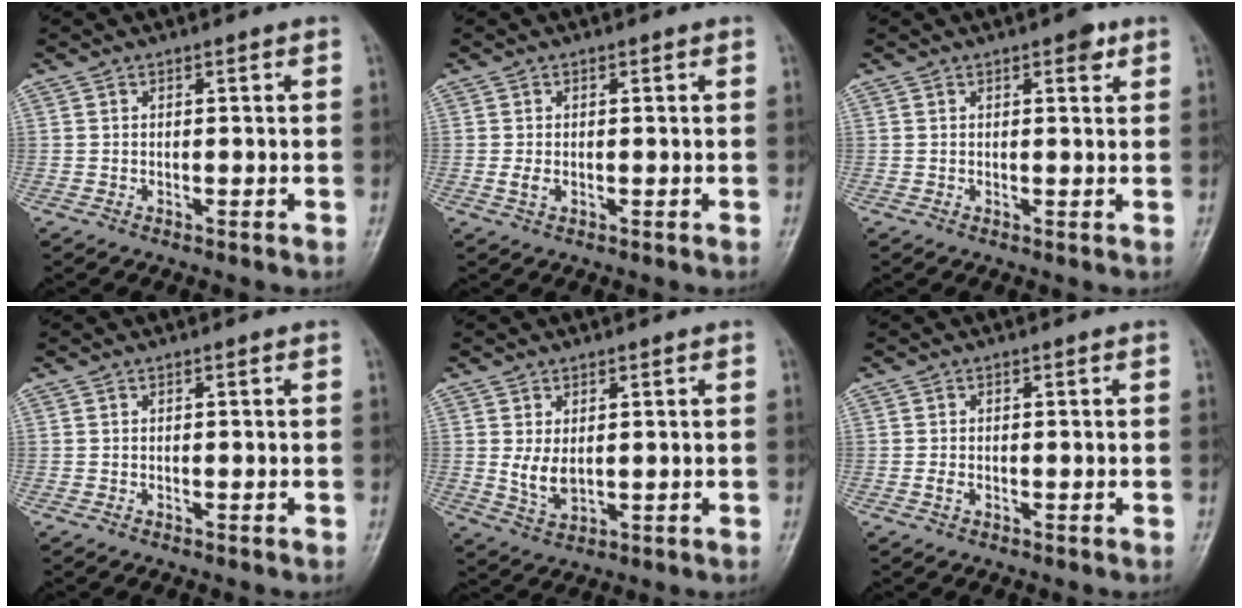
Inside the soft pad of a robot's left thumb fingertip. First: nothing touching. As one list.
[{"total": 1.7, "force": [-0.2, 1.1, 1.3], "torque": [-0.028, -0.003, -0.006]}, {"total": 2.4, "force": [1.4, 1.1, 1.7], "torque": [-0.015, -0.004, 0.015]}, {"total": 0.0}, {"total": 4.5, "force": [0.7, 2.7, 3.5], "torque": [-0.059, -0.012, 0.023]}, {"total": 1.1, "force": [-0.3, 0.8, 0.8], "torque": [-0.018, -0.002, -0.008]}]